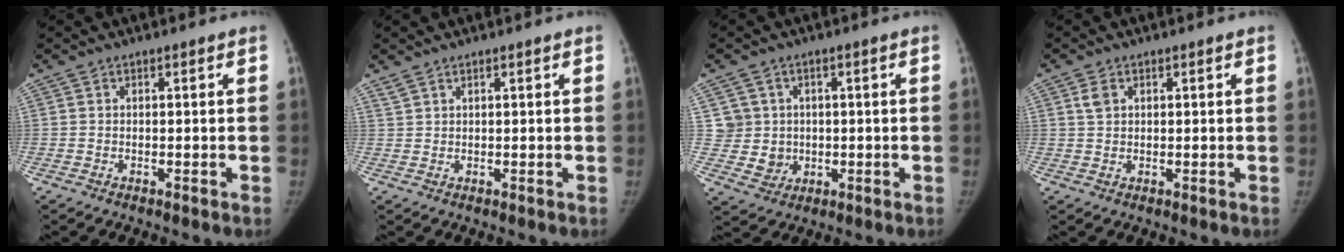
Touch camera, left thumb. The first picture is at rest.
{"total": 1.3, "force": [1.1, 0.4, 0.5], "torque": [-0.008, 0.001, 0.025]}
{"total": 6.1, "force": [1.0, 6.0, 0.4], "torque": [0.023, -0.001, 0.024]}
{"total": 2.5, "force": [0.9, 1.7, 1.5], "torque": [-0.025, 0.004, 0.021]}